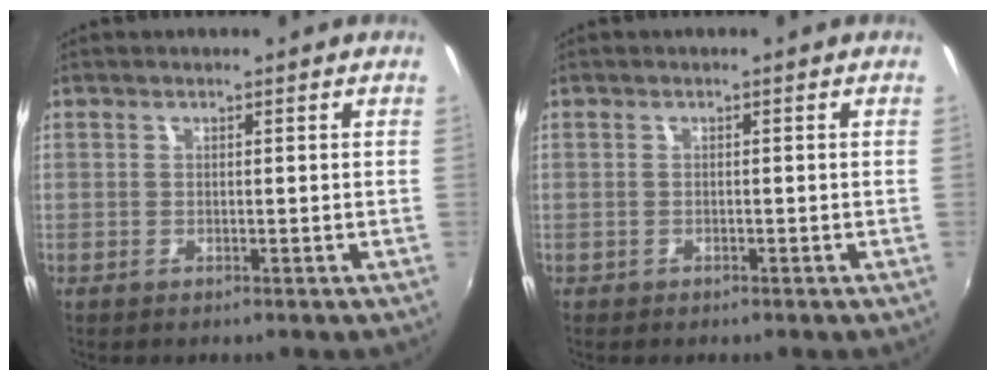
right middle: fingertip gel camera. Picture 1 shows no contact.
{"total": 0.7, "force": [-0.6, 0.4, 0.2], "torque": [-0.007, 0.000, -0.007]}